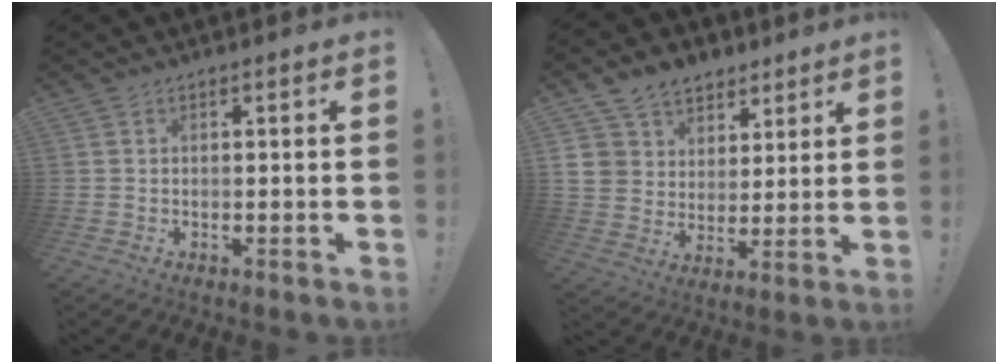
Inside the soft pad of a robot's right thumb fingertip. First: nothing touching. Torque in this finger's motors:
{"motor_torque": [0.15, 0.18, 0.09, 0.09, 0.26]}